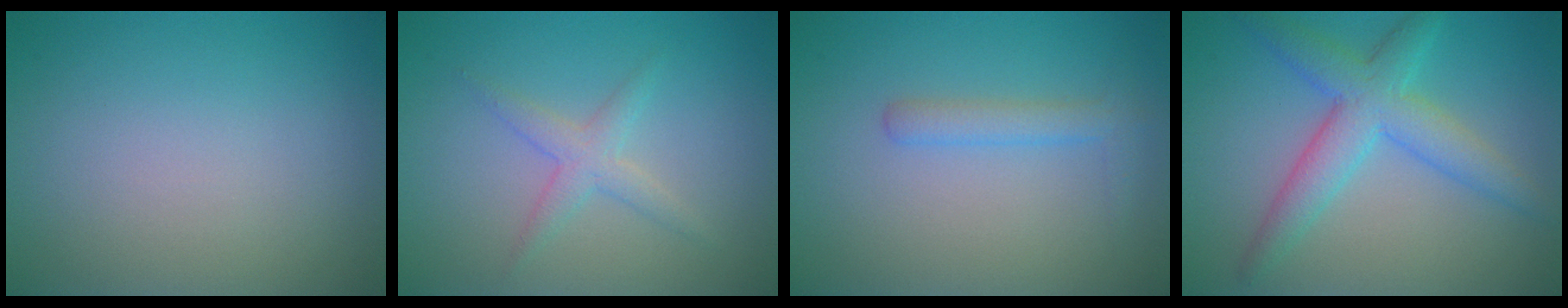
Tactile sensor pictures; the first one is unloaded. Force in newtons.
{"total": 2.0, "press": 2.0, "slide": 0.0}
{"total": 1.9, "press": 1.9, "slide": 0.2}
{"total": 5.1, "press": 5.1, "slide": 0.1}